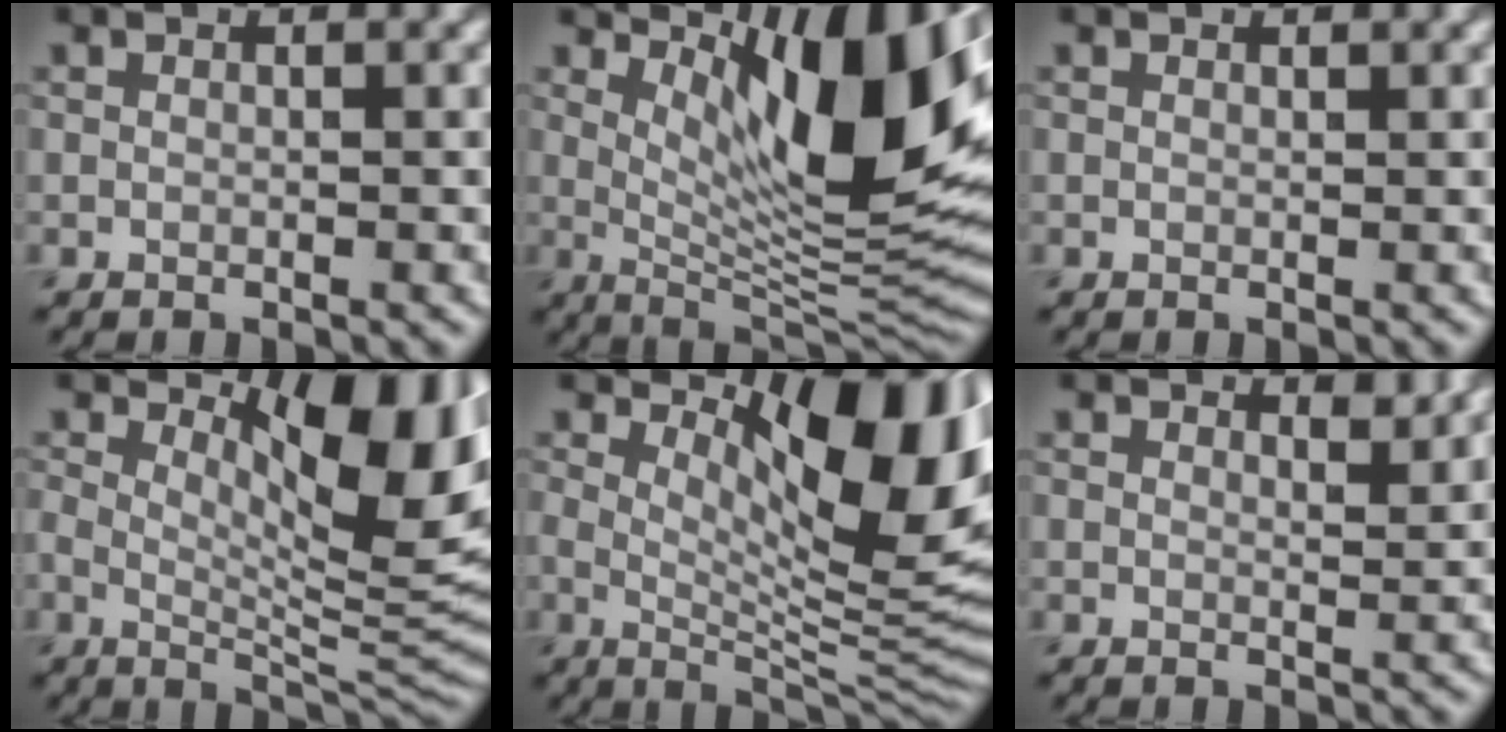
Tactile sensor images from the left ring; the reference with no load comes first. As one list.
[{"total": 12.6, "force": [4.6, 3.9, 11.0], "torque": [-0.157, -0.010, 0.086]}, {"total": 0.0}, {"total": 9.7, "force": [2.9, 3.9, 8.4], "torque": [-0.126, -0.013, 0.052]}, {"total": 12.2, "force": [4.1, 4.9, 10.4], "torque": [-0.148, -0.006, 0.071]}, {"total": 1.6, "force": [1.4, 0.2, 0.6], "torque": [-0.008, -0.002, 0.019]}]